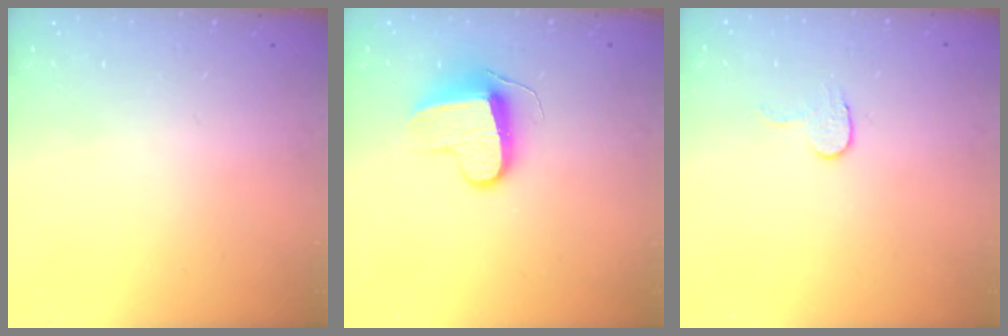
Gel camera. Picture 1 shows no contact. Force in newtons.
{"total": 9.2, "press": 9.2, "slide": 0.2}
{"total": 6.2, "press": 6.2, "slide": 0.5}